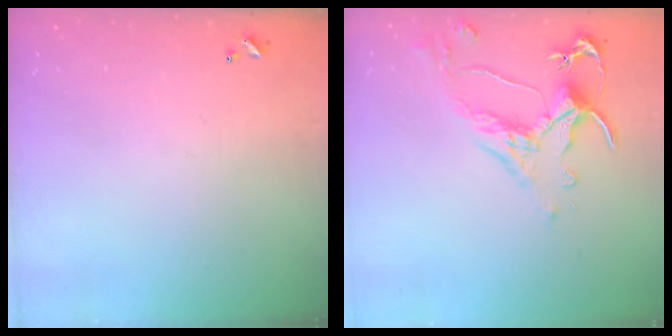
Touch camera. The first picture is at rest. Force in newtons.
{"total": 2.5, "press": 2.1, "slide": 1.2}